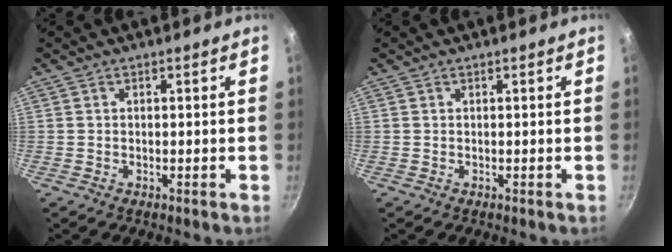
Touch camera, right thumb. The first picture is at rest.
{"total": 0.0}